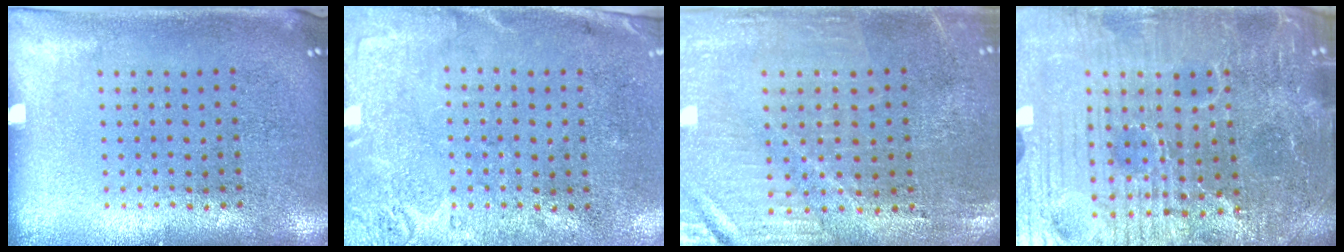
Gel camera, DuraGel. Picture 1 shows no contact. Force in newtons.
{"total": 2.8, "press": 2.2, "slide": 1.8}
{"total": 1.1, "press": 1.1, "slide": 0.2}
{"total": 6.0, "press": 5.7, "slide": 2.0}